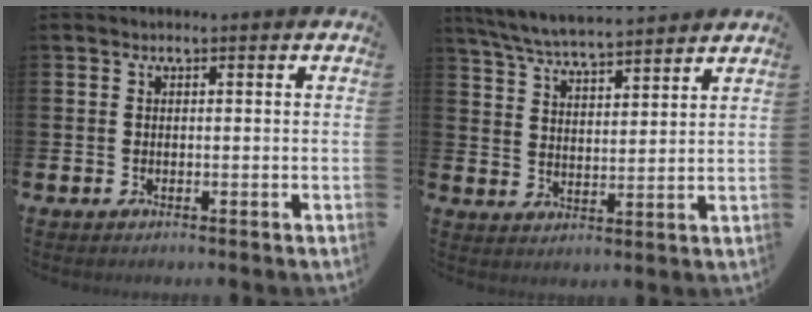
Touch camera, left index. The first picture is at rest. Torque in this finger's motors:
{"motor_torque": [0.43, -0.63, 0.84, 0.21]}